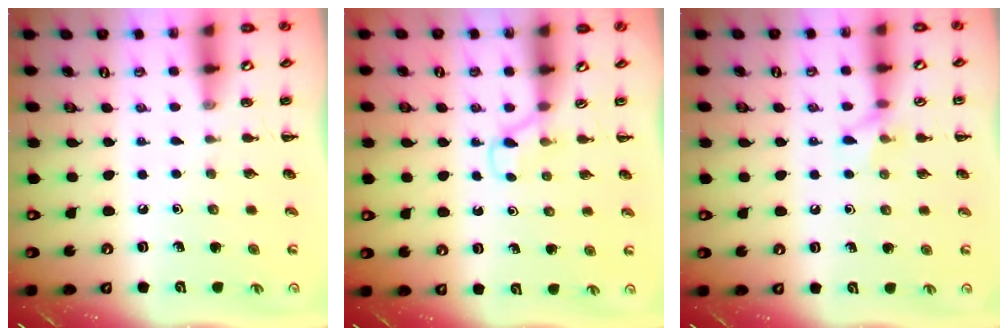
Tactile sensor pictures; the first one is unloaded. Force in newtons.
{"total": 3.2, "press": 3.0, "slide": 1.2}
{"total": 6.4, "press": 6.2, "slide": 1.8}